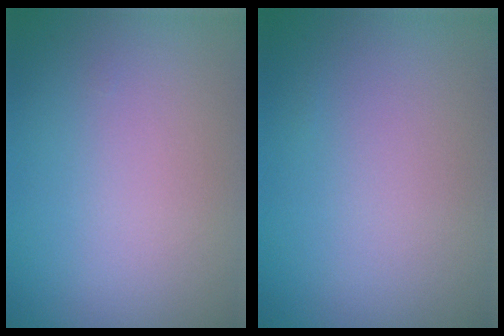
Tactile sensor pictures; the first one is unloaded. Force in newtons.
{"total": 0.0}